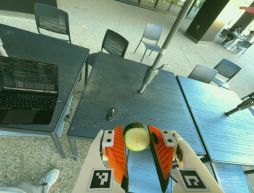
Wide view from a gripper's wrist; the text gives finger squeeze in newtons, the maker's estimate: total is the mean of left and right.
{"total": 10.4, "left": 10.0, "right": 10.9}